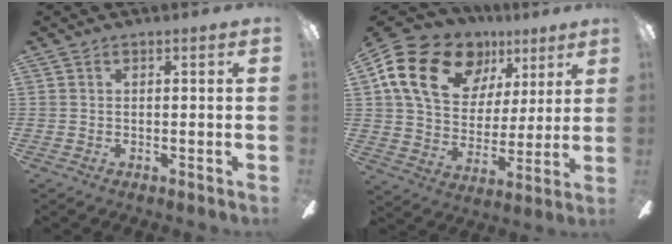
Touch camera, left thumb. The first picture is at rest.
{"total": 21.1, "force": [10.1, 14.6, 11.4], "torque": [-0.190, -0.026, 0.187]}